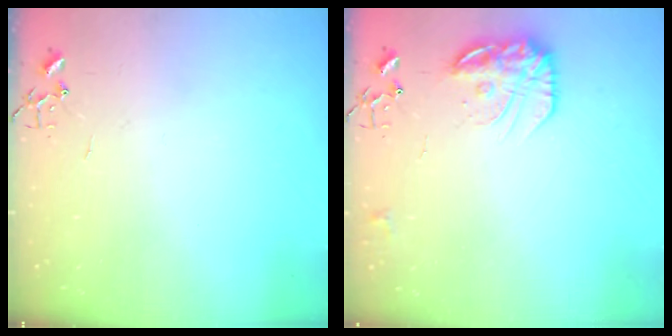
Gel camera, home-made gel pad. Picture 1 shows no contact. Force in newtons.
{"total": 14.8, "press": 14.8, "slide": 0.8}